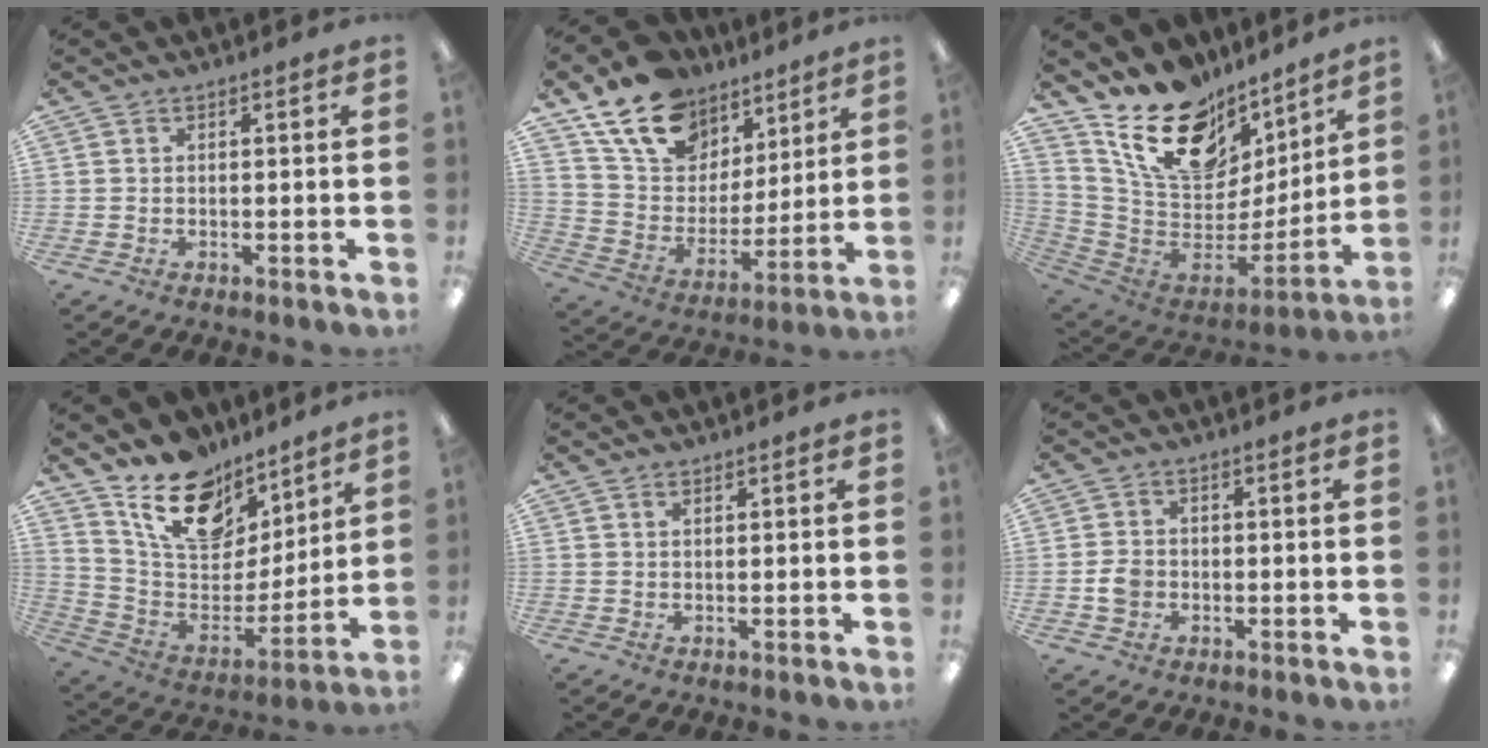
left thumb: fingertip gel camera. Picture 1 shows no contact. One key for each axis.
{"total": 17.8, "fx": 12.6, "fy": 11.0, "fz": 6.1, "tx": -0.130, "ty": -0.071, "tz": 0.239}
{"total": 21.4, "fx": 13.2, "fy": 12.3, "fz": 11.6, "tx": -0.190, "ty": -0.094, "tz": 0.241}
{"total": 18.4, "fx": 13.2, "fy": 10.2, "fz": 7.7, "tx": -0.137, "ty": -0.090, "tz": 0.242}
{"total": 0.9, "fx": 0.6, "fy": 0.4, "fz": 0.4, "tx": -0.011, "ty": 0.000, "tz": 0.012}
{"total": 3.6, "fx": -0.8, "fy": 3.0, "fz": 1.8, "tx": -0.029, "ty": 0.007, "tz": -0.015}